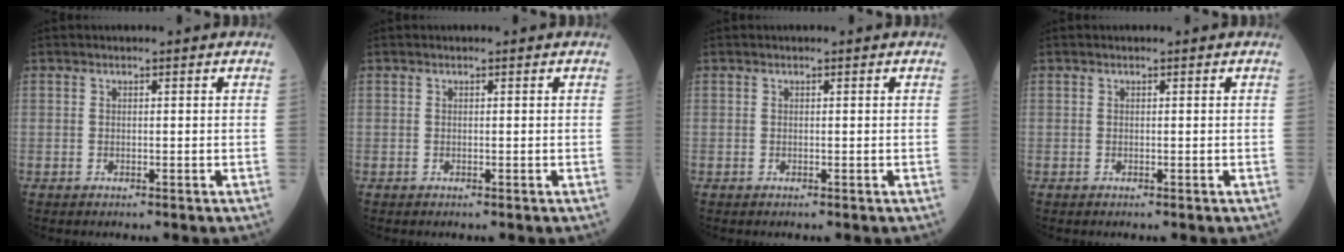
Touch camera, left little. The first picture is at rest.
{"total": 0.0}
{"total": 0.0}
{"total": 0.0}